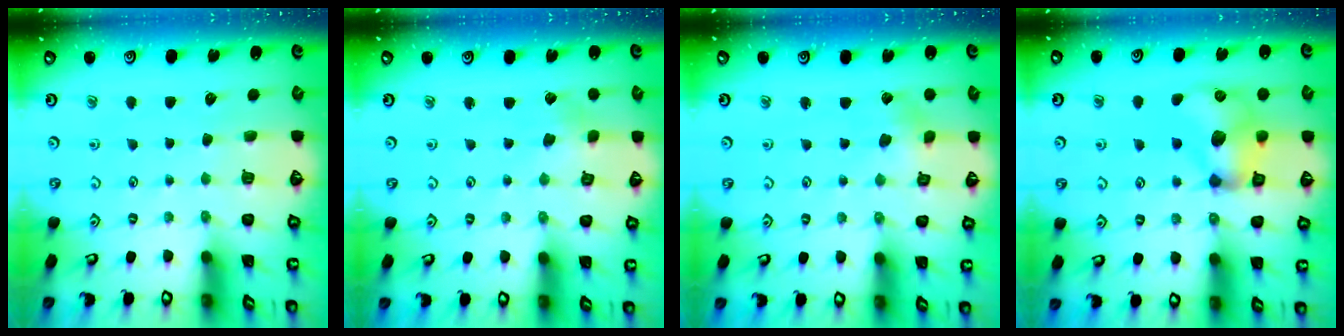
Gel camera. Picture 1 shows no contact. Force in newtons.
{"total": 2.1, "press": 2.1, "slide": 0.3}
{"total": 1.9, "press": 1.9, "slide": 0.3}
{"total": 16.0, "press": 15.9, "slide": 1.1}